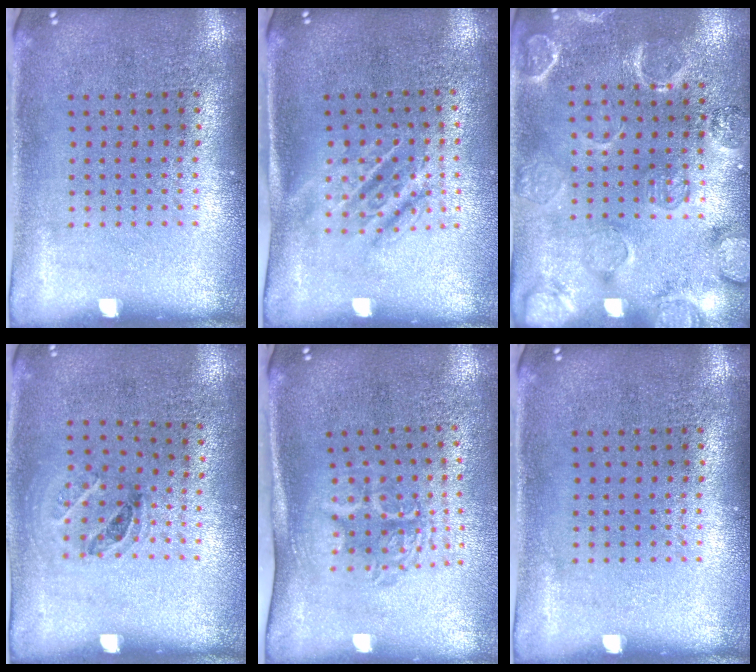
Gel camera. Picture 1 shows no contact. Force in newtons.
{"total": 1.6, "press": 1.3, "slide": 1.0}
{"total": 2.4, "press": 2.2, "slide": 0.8}
{"total": 1.1, "press": 0.7, "slide": 0.9}
{"total": 1.7, "press": 1.3, "slide": 1.2}
{"total": 0.0}